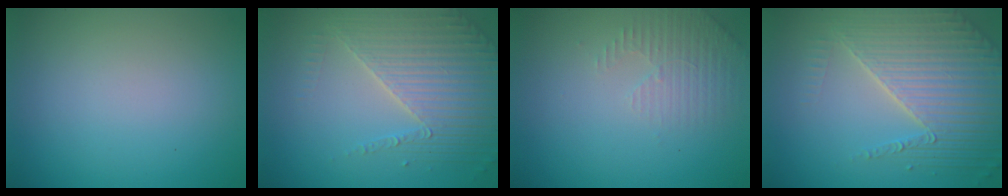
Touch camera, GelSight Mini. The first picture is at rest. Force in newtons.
{"total": 4.2, "press": 3.9, "slide": 1.4}
{"total": 2.3, "press": 2.2, "slide": 0.6}
{"total": 5.8, "press": 4.8, "slide": 3.2}